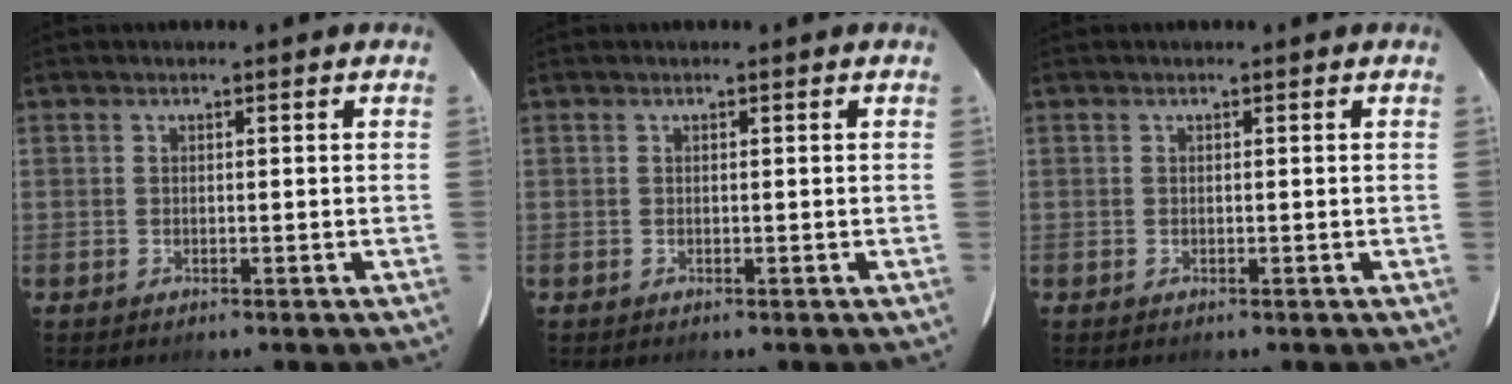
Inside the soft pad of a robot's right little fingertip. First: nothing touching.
{"total": 0.0}
{"total": 0.0}